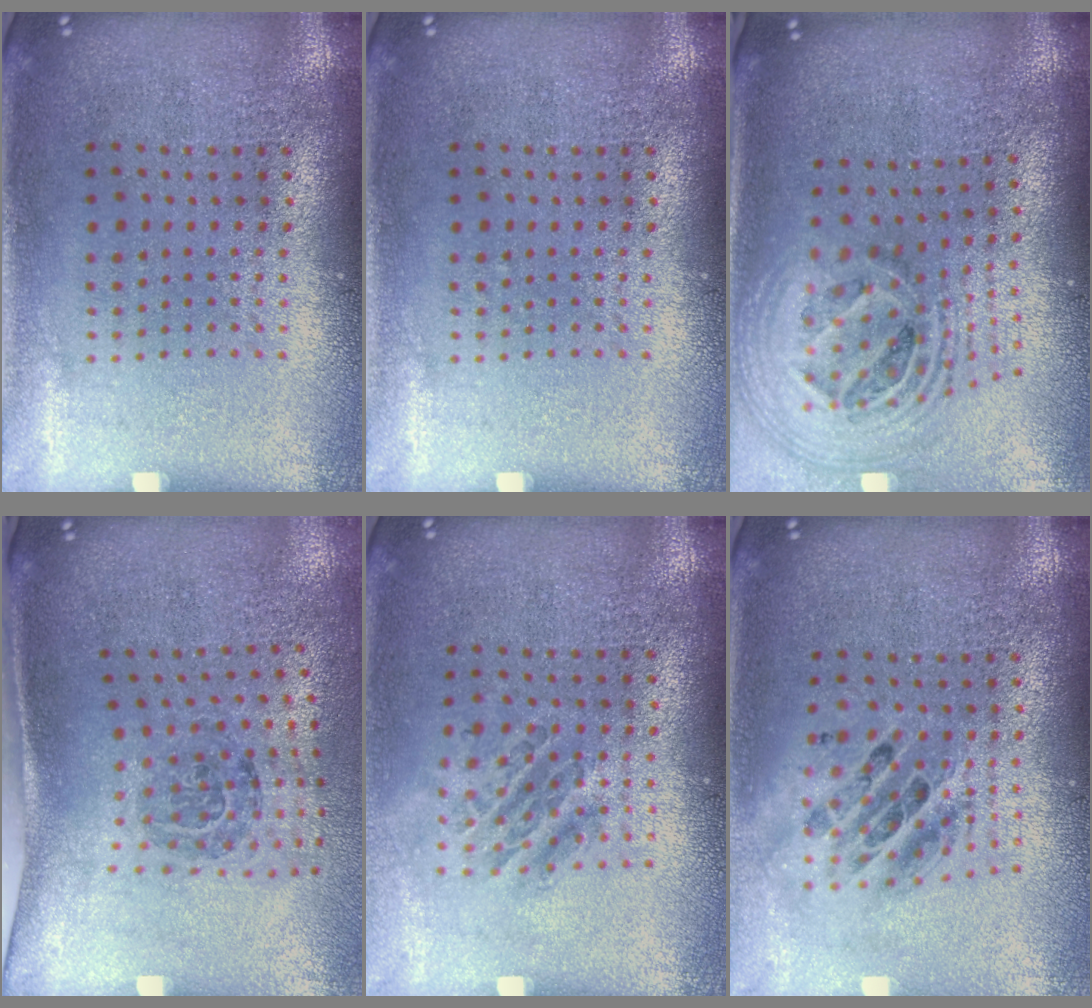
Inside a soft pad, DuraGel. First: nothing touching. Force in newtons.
{"total": 0.0}
{"total": 2.7, "press": 1.9, "slide": 1.9}
{"total": 1.8, "press": 1.3, "slide": 1.3}
{"total": 1.2, "press": 1.1, "slide": 0.4}
{"total": 1.8, "press": 1.4, "slide": 1.1}